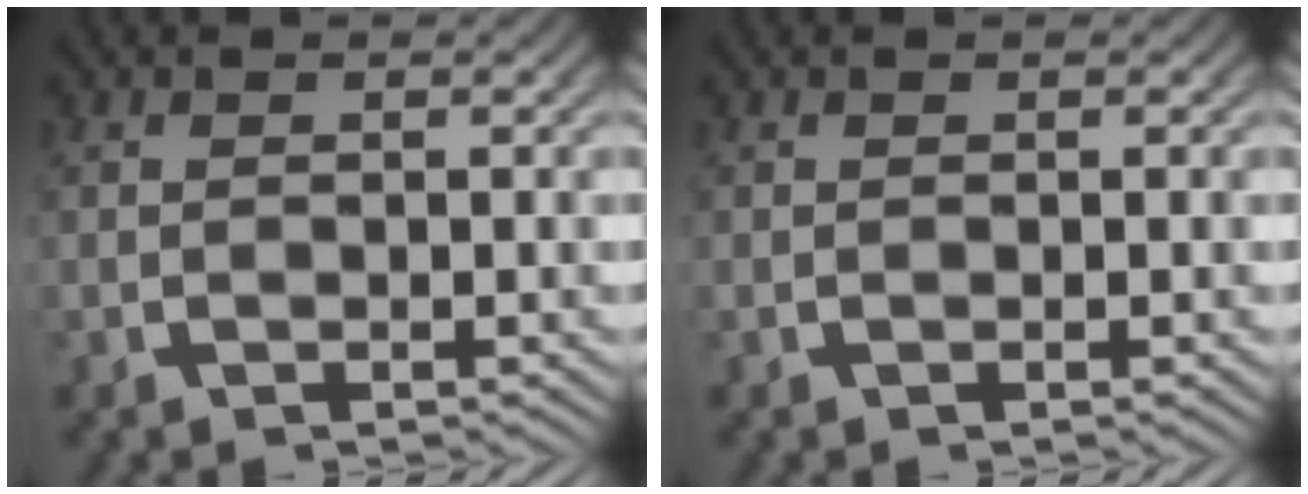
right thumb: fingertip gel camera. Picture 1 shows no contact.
{"total": 0.0}